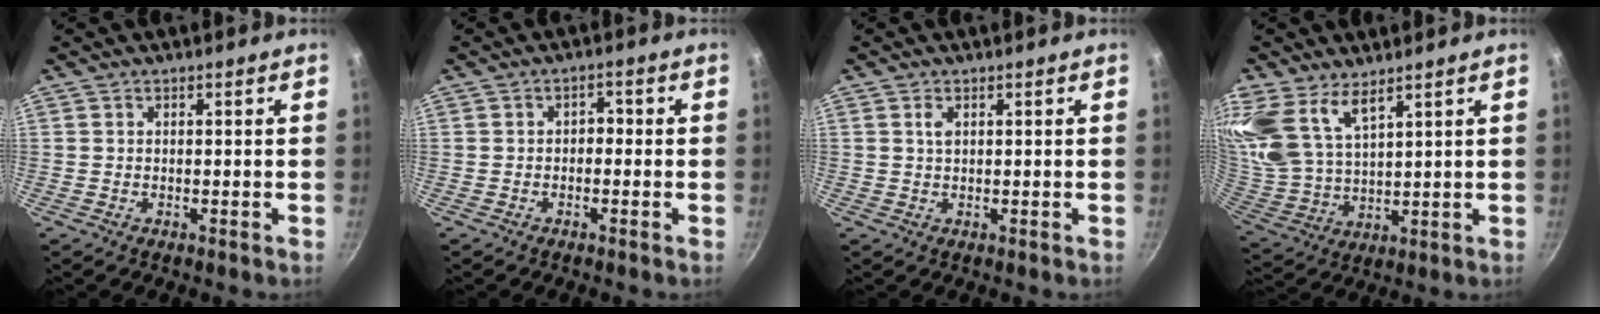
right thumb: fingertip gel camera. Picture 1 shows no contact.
{"total": 2.2, "force": [-0.5, 1.6, 1.5], "torque": [-0.002, 0.012, -0.015]}
{"total": 1.3, "force": [0.4, 0.8, 1.0], "torque": [-0.018, 0.003, 0.009]}
{"total": 15.9, "force": [8.8, 8.0, 10.5], "torque": [-0.239, -0.020, 0.192]}